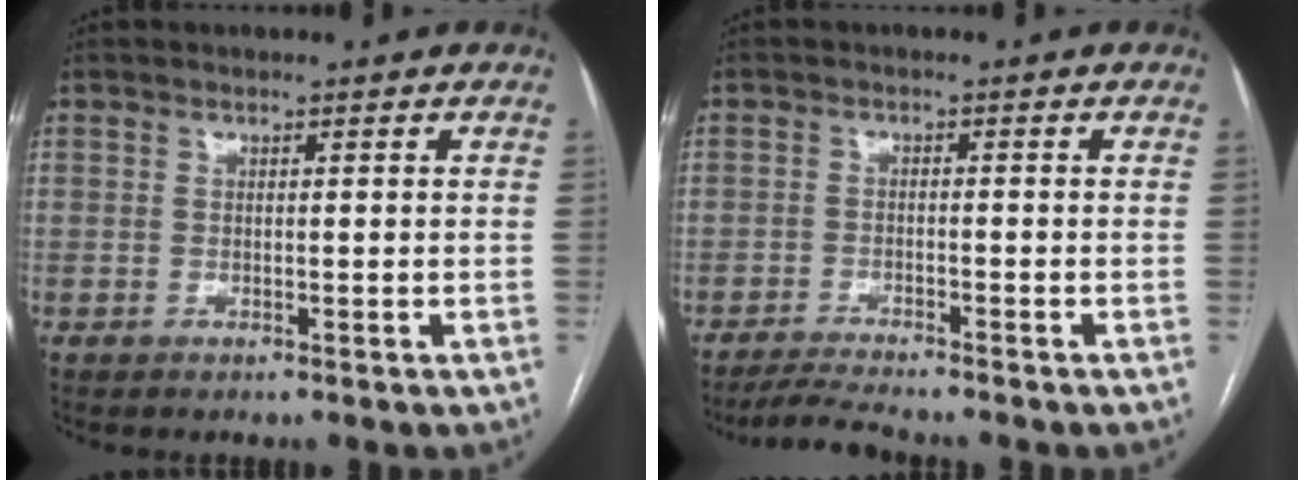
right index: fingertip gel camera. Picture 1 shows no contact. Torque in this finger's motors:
{"motor_torque": [-0.37, -0.35, -0.30, -0.05]}